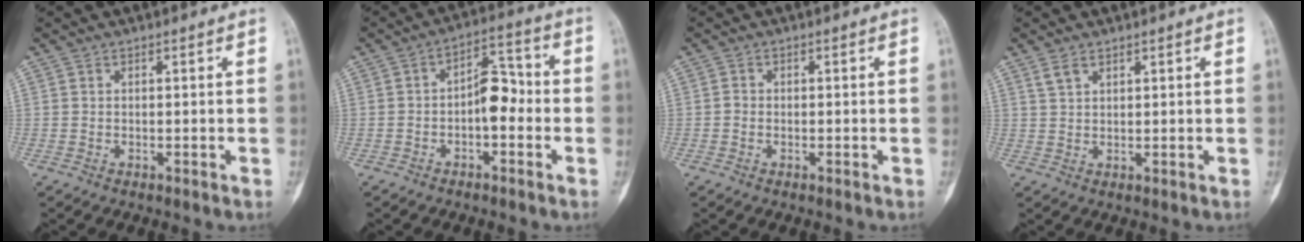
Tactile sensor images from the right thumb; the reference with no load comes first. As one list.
[{"total": 7.7, "force": [-1.4, 4.2, 6.2], "torque": [-0.074, 0.035, -0.033]}, {"total": 0.8, "force": [-0.2, 0.7, 0.3], "torque": [0.002, 0.004, -0.006]}, {"total": 1.5, "force": [1.0, 0.7, 0.7], "torque": [-0.013, 0.002, 0.021]}]